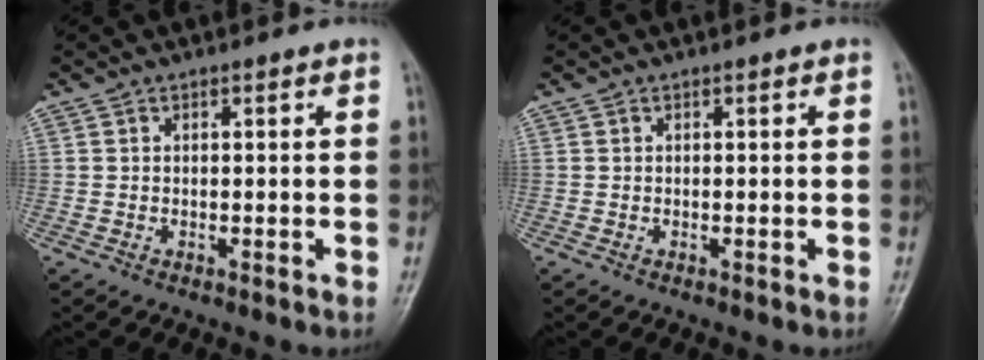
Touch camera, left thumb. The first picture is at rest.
{"total": 0.0}